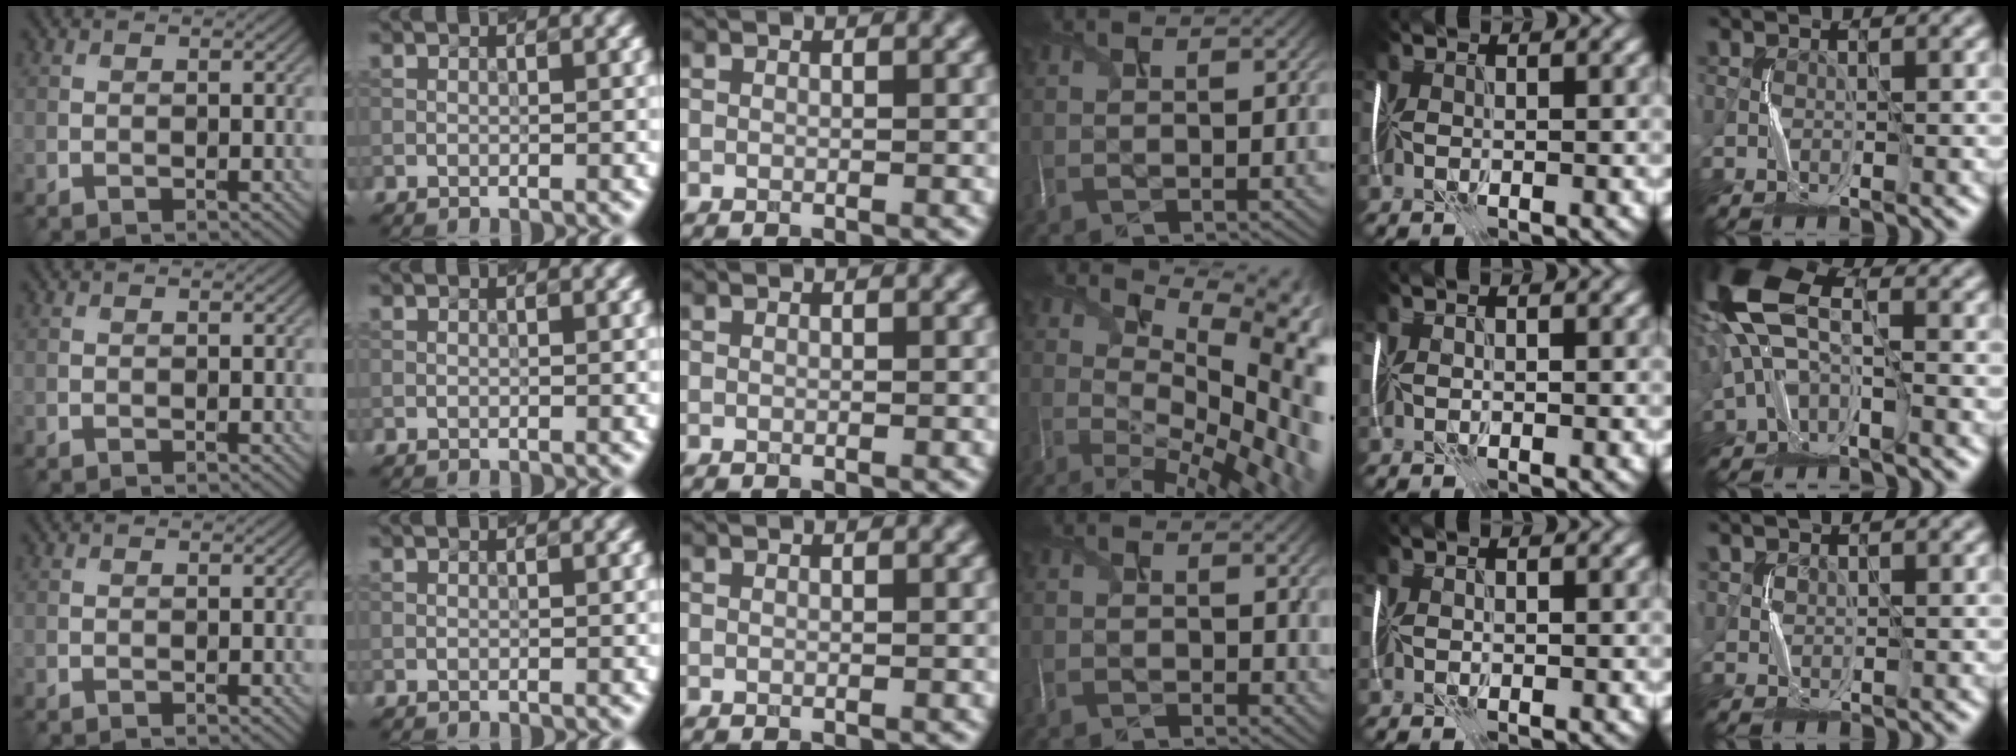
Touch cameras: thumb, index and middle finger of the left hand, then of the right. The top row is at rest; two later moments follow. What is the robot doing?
{"motion": "shake", "object": "plastic piggy bank"}